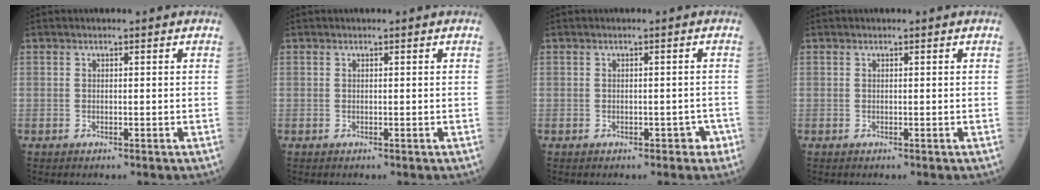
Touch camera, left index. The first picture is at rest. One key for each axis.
{"total": 0.0}
{"total": 2.3, "fx": -1.3, "fy": 1.4, "fz": 1.2, "tx": -0.007, "ty": 0.012, "tz": -0.014}
{"total": 0.0}